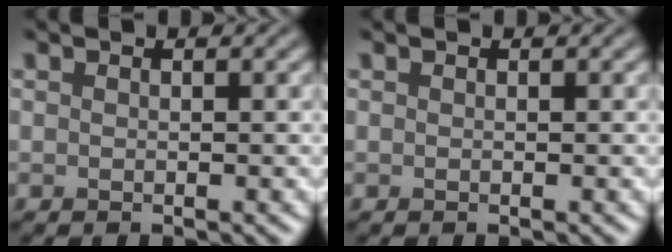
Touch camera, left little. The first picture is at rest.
{"total": 0.0}